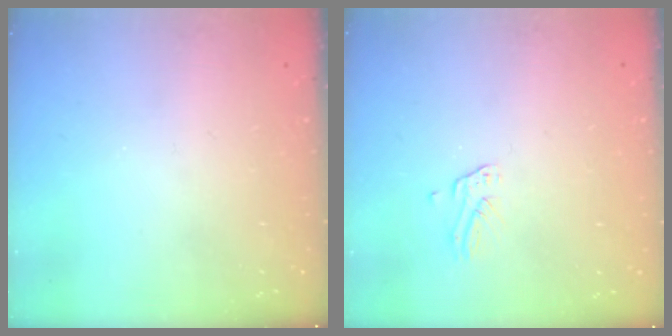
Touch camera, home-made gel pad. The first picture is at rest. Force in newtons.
{"total": 2.6, "press": 2.6, "slide": 0.2}